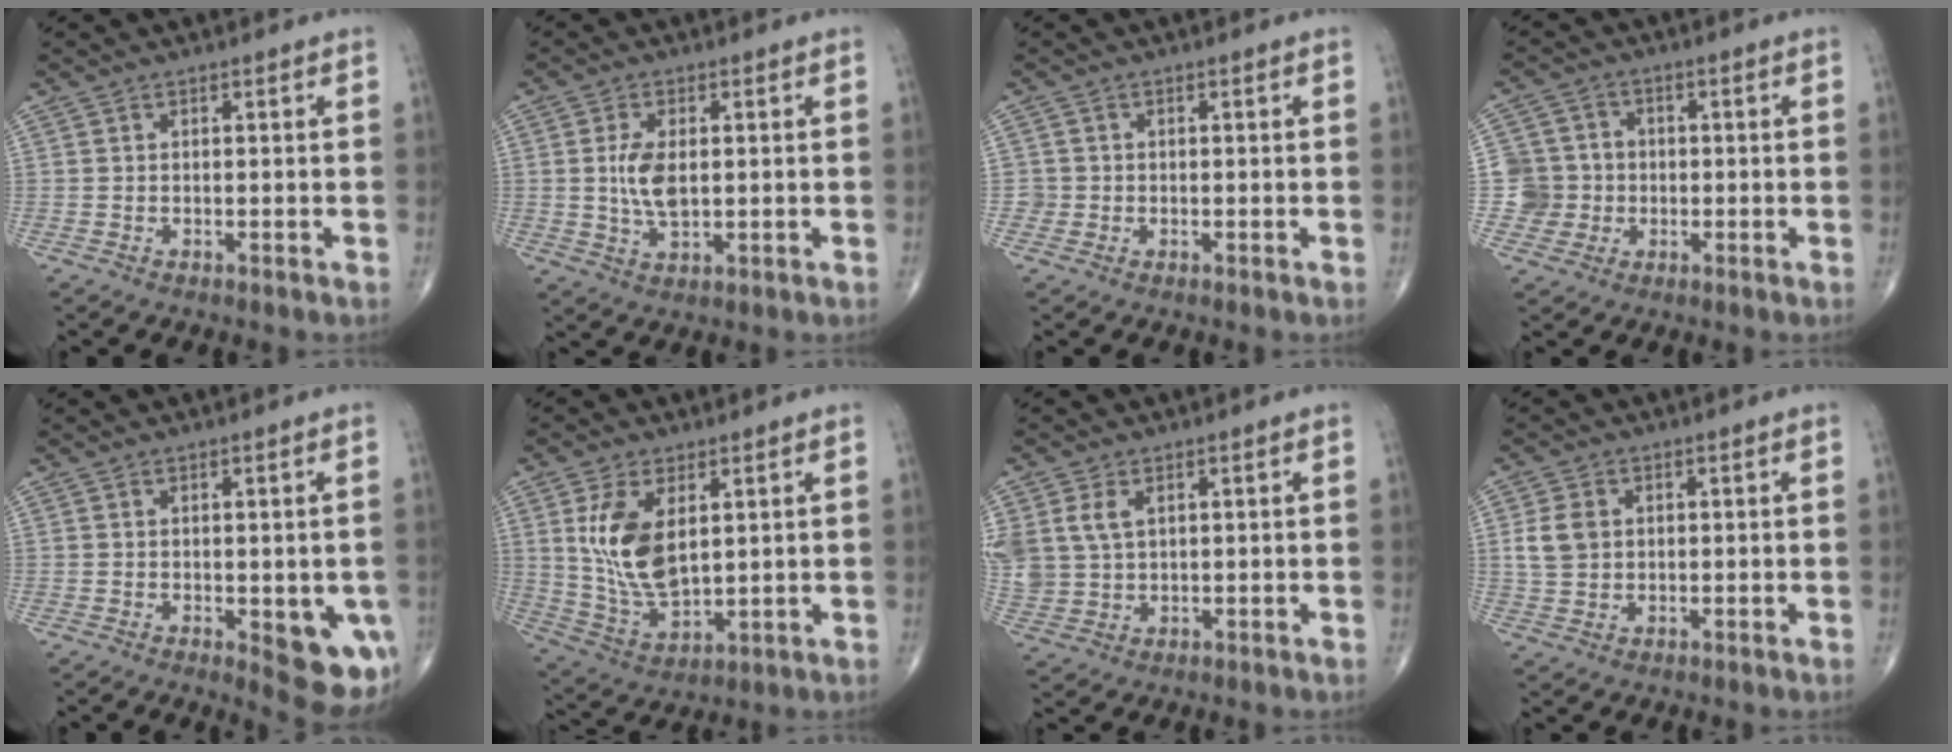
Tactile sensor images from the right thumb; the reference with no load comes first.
{"total": 6.2, "force": [0.5, 3.3, 5.3], "torque": [-0.103, -0.006, 0.011]}
{"total": 1.5, "force": [-0.3, 1.5, -0.2], "torque": [0.015, 0.007, -0.010]}
{"total": 6.8, "force": [-0.9, 6.7, 0.6], "torque": [0.021, 0.014, -0.022]}
{"total": 9.4, "force": [-2.6, 3.7, 8.2], "torque": [-0.073, -0.014, -0.024]}
{"total": 12.8, "force": [3.2, 6.9, 10.2], "torque": [-0.190, -0.020, 0.076]}
{"total": 8.4, "force": [2.6, 6.0, 5.4], "torque": [-0.126, -0.001, 0.065]}
{"total": 5.3, "force": [1.0, 4.2, 3.2], "torque": [-0.052, 0.000, 0.020]}